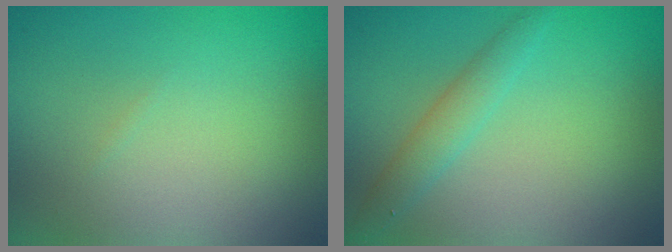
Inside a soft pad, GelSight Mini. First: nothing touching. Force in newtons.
{"total": 2.3, "press": 2.3, "slide": 0.0}